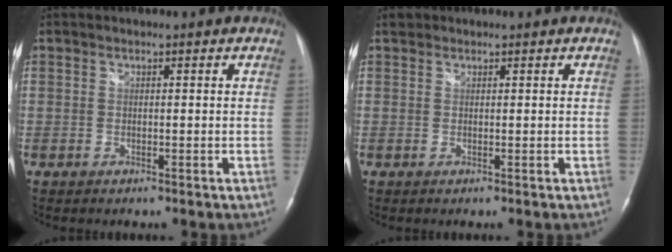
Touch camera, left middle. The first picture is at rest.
{"total": 0.7, "force": [0.5, 0.5, 0.0], "torque": [-0.002, 0.011, 0.008]}